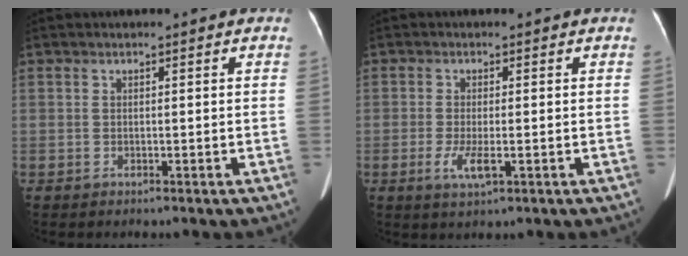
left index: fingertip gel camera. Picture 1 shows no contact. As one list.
[{"total": 3.3, "force": [-1.2, 0.8, 3.0], "torque": [-0.067, -0.010, -0.019]}]